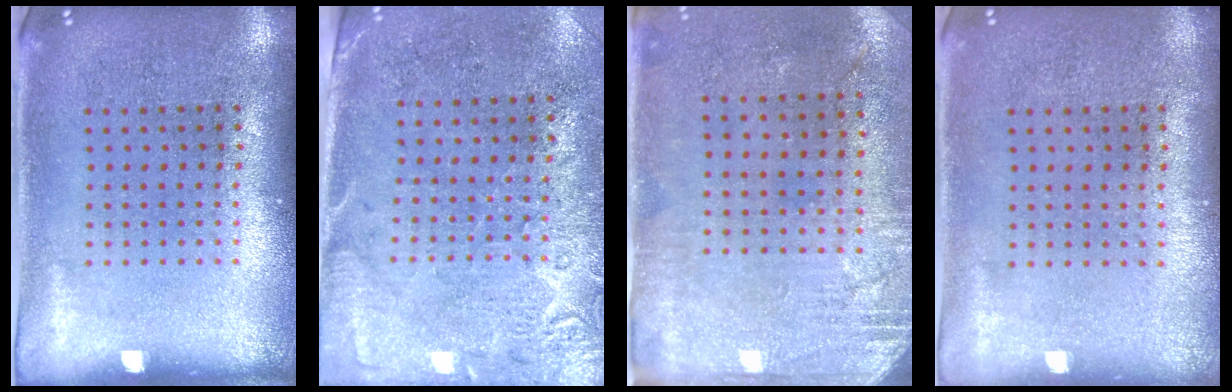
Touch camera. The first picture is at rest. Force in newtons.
{"total": 2.7, "press": 2.4, "slide": 1.2}
{"total": 2.7, "press": 2.3, "slide": 1.4}
{"total": 0.0}